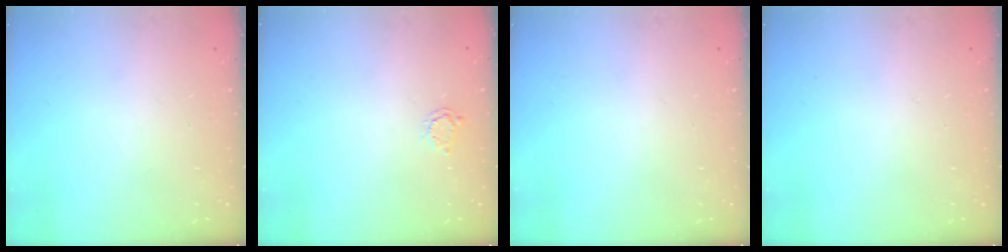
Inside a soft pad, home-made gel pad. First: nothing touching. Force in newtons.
{"total": 2.5, "press": 2.5, "slide": 0.4}
{"total": 0.0}
{"total": 0.0}